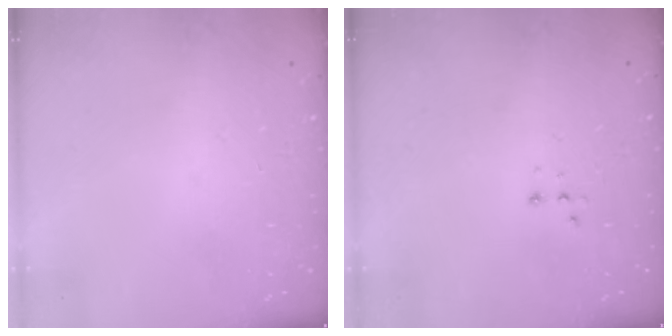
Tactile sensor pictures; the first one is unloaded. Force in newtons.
{"total": 2.7, "press": 2.7, "slide": 0.5}